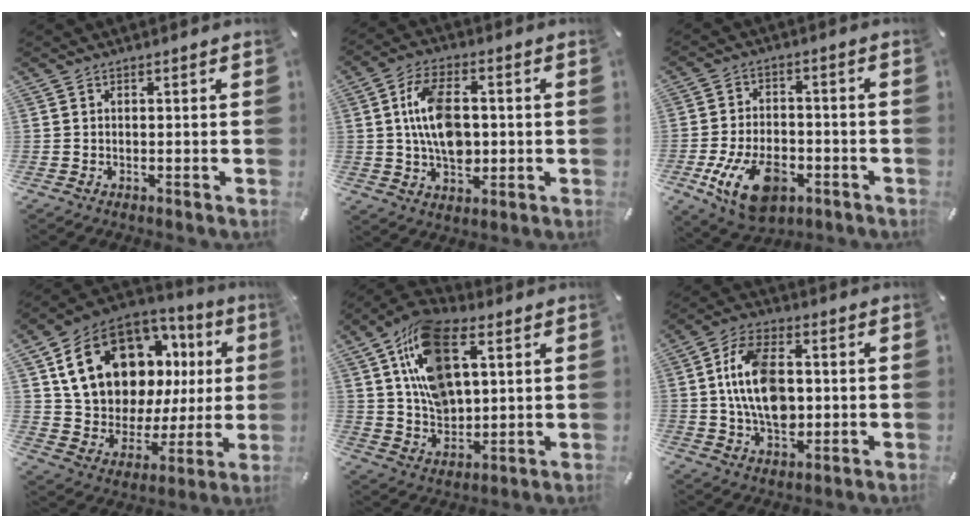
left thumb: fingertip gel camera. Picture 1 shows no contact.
{"total": 12.1, "force": [0.2, 7.8, 9.3], "torque": [-0.178, 0.012, 0.005]}
{"total": 13.9, "force": [-5.6, 8.3, 9.7], "torque": [-0.175, 0.018, -0.095]}
{"total": 20.6, "force": [9.7, 13.9, 11.6], "torque": [-0.198, -0.054, 0.187]}
{"total": 16.8, "force": [6.5, 10.7, 11.3], "torque": [-0.220, -0.009, 0.119]}
{"total": 14.1, "force": [0.4, 9.2, 10.6], "torque": [-0.214, 0.009, 0.007]}